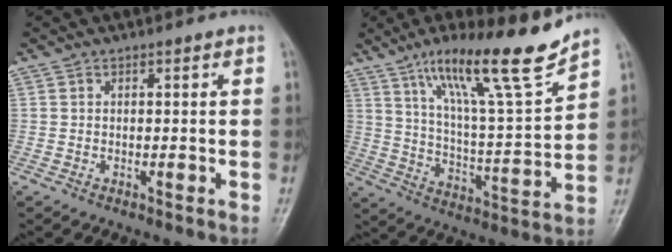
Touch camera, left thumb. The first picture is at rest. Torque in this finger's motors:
{"motor_torque": [0.62, 0.25, 1.48, -1.29, 0.28]}